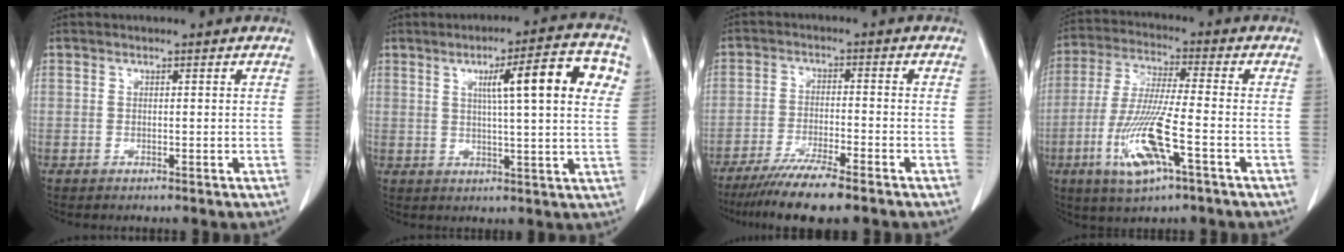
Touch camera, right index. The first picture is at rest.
{"total": 12.6, "force": [4.2, 0.9, 11.8], "torque": [-0.164, 0.017, 0.054]}
{"total": 9.5, "force": [-7.3, 0.3, 6.0], "torque": [-0.094, -0.023, -0.121]}
{"total": 12.6, "force": [-4.8, 1.3, 11.6], "torque": [-0.243, -0.020, -0.088]}